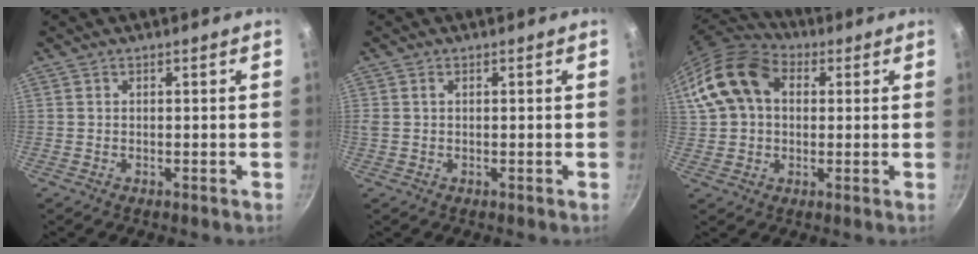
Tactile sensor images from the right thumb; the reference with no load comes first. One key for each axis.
{"total": 1.1, "fx": 0.3, "fy": 0.7, "fz": 0.8, "tx": -0.014, "ty": 0.003, "tz": 0.006}
{"total": 14.8, "fx": 3.5, "fy": 10.8, "fz": 9.6, "tx": -0.168, "ty": 0.026, "tz": 0.050}